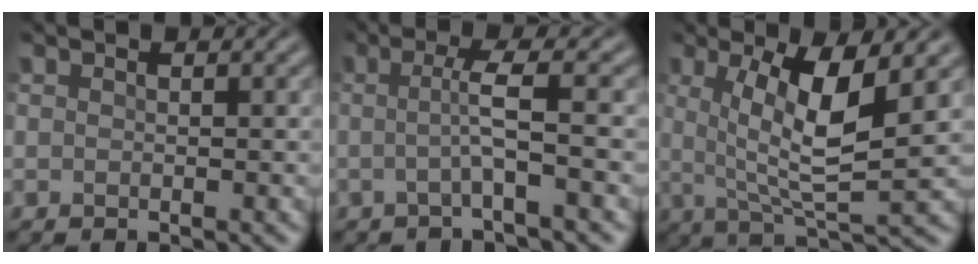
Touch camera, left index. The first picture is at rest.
{"total": 3.0, "force": [-0.6, 0.4, 2.9], "torque": [-0.058, -0.002, -0.020]}
{"total": 7.0, "force": [1.2, 1.7, 6.7], "torque": [-0.125, -0.012, 0.023]}